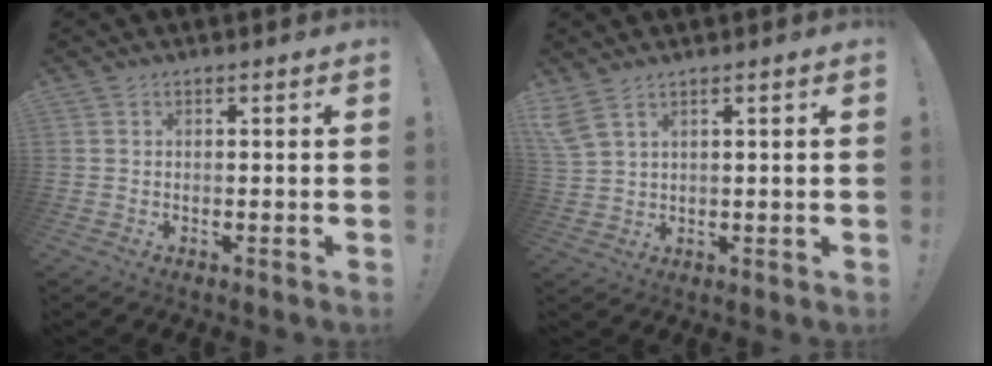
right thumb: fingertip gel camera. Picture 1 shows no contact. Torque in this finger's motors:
{"motor_torque": [0.18, 0.10, 0.15, -0.15, 0.00]}